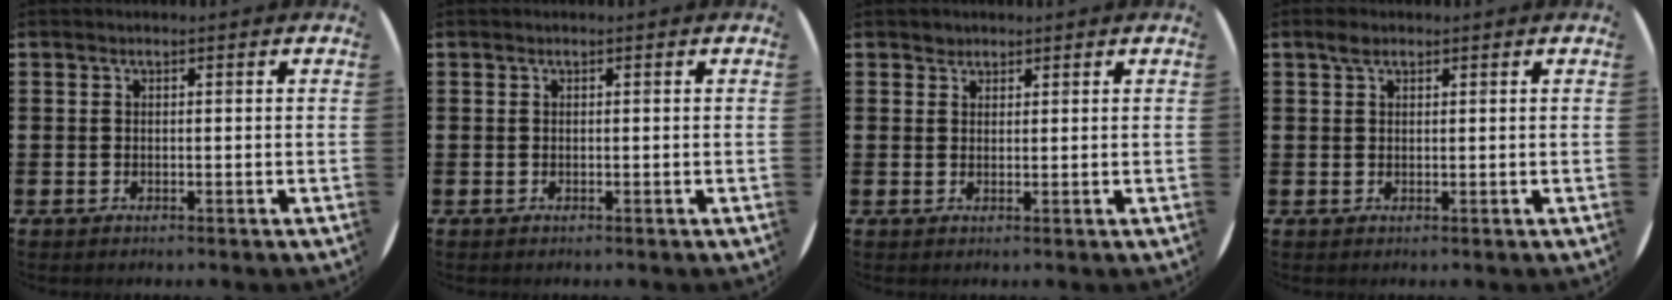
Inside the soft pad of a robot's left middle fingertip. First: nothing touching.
{"total": 0.0}
{"total": 1.2, "force": [1.1, 0.6, -0.1], "torque": [0.007, -0.002, 0.020]}
{"total": 1.6, "force": [1.1, 0.8, 0.8], "torque": [-0.011, 0.002, 0.017]}